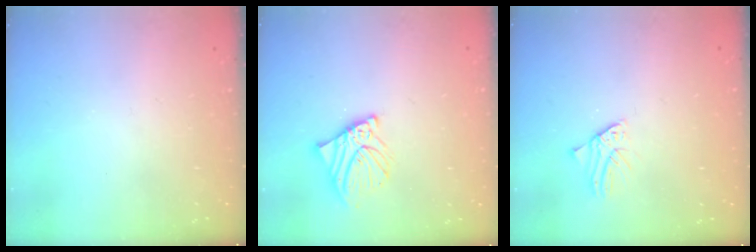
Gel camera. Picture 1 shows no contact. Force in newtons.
{"total": 9.0, "press": 8.9, "slide": 1.4}
{"total": 1.3, "press": 1.3, "slide": 0.0}